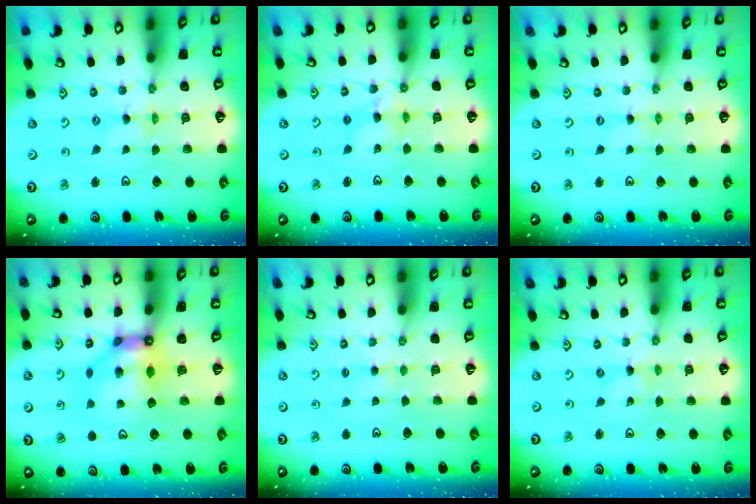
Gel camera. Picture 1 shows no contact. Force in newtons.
{"total": 6.2, "press": 6.2, "slide": 0.6}
{"total": 0.0}
{"total": 9.4, "press": 9.3, "slide": 0.8}
{"total": 1.7, "press": 1.7, "slide": 0.4}
{"total": 0.0}